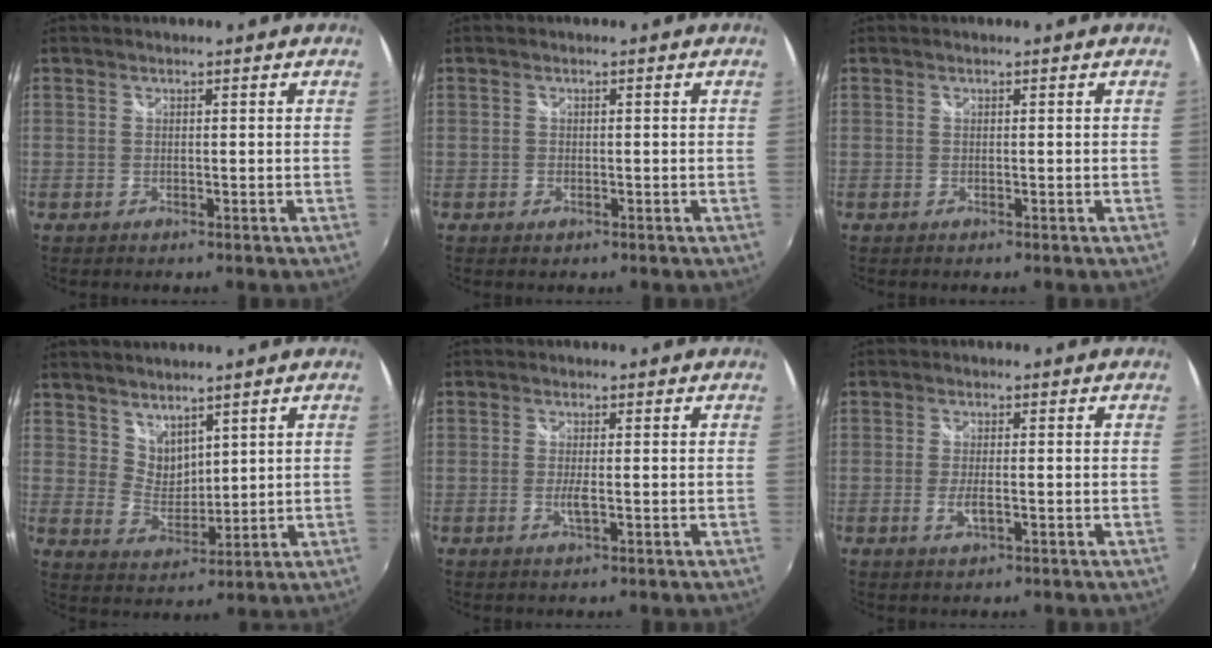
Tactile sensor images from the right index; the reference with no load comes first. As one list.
[{"total": 1.1, "force": [-0.5, 0.9, 0.3], "torque": [-0.008, -0.004, -0.008]}, {"total": 0.0}, {"total": 5.4, "force": [4.3, 2.8, 1.6], "torque": [-0.018, -0.002, 0.087]}, {"total": 2.3, "force": [-0.5, 0.2, 2.2], "torque": [-0.043, -0.006, -0.009]}, {"total": 3.1, "force": [-0.9, 0.9, 2.8], "torque": [-0.055, -0.007, -0.015]}]